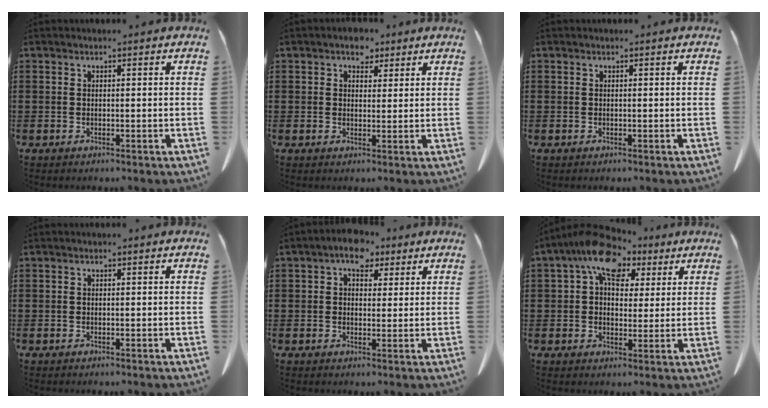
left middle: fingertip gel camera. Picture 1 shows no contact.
{"total": 2.8, "force": [2.1, 1.8, 0.4], "torque": [-0.001, 0.004, 0.035]}
{"total": 0.0}
{"total": 0.0}
{"total": 4.5, "force": [2.9, 2.6, 2.2], "torque": [-0.040, 0.006, 0.048]}
{"total": 8.8, "force": [5.0, 5.5, 4.7], "torque": [-0.101, -0.001, 0.089]}